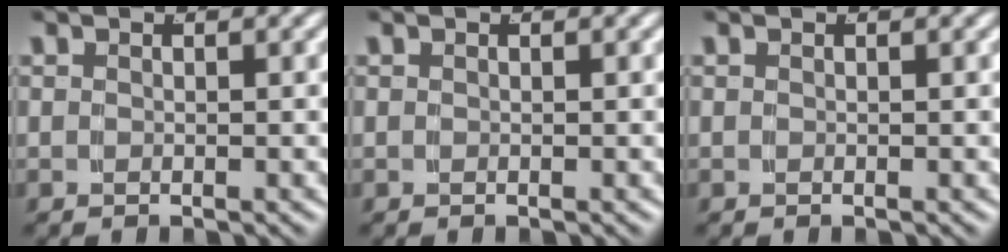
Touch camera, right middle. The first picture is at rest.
{"total": 0.0}
{"total": 0.0}